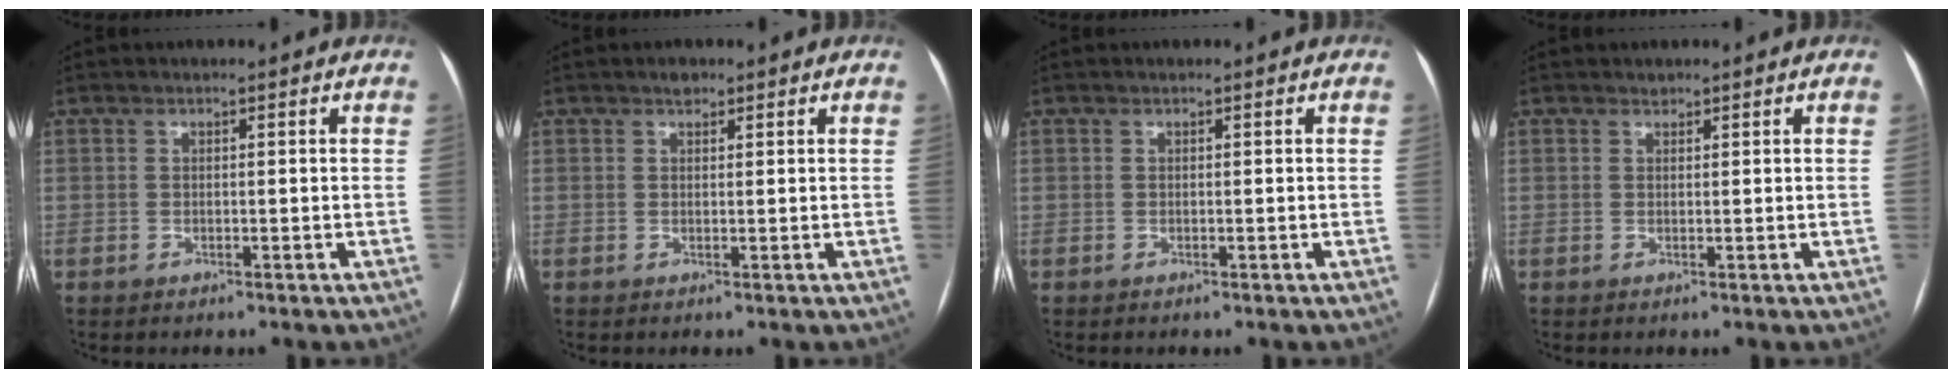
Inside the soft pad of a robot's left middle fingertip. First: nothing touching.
{"total": 1.2, "force": [1.0, 0.5, 0.5], "torque": [-0.012, 0.005, 0.015]}
{"total": 0.0}
{"total": 0.6, "force": [0.6, 0.2, 0.1], "torque": [-0.007, 0.001, 0.011]}